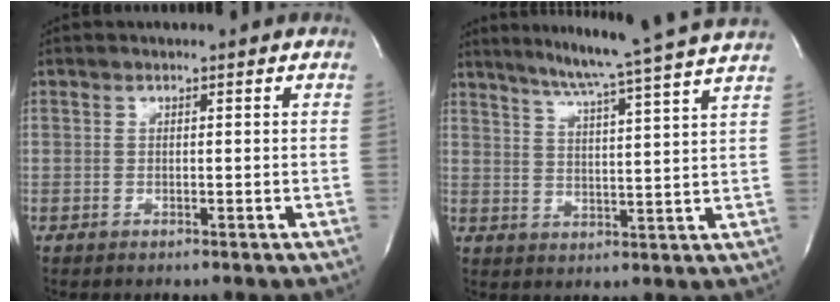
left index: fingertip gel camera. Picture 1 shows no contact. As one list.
[{"total": 16.4, "force": [14.2, -2.4, 7.9], "torque": [-0.133, -0.028, 0.183]}]